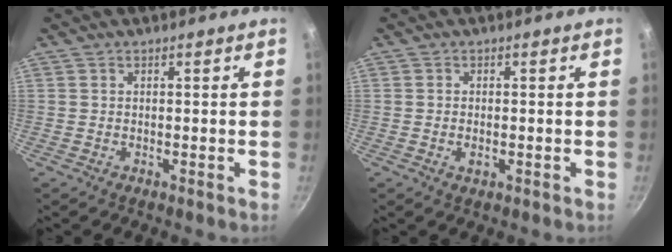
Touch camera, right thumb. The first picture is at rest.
{"total": 1.8, "force": [-0.4, 1.0, 1.4], "torque": [-0.027, 0.000, -0.008]}